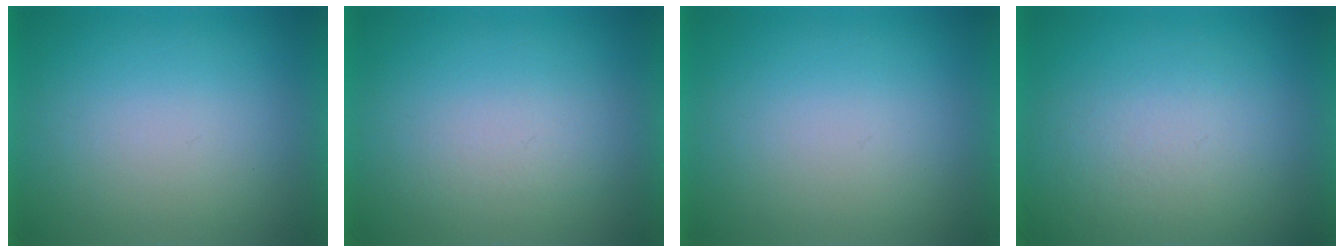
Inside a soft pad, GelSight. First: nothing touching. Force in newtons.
{"total": 1.4}
{"total": 0.0}
{"total": 4.0}